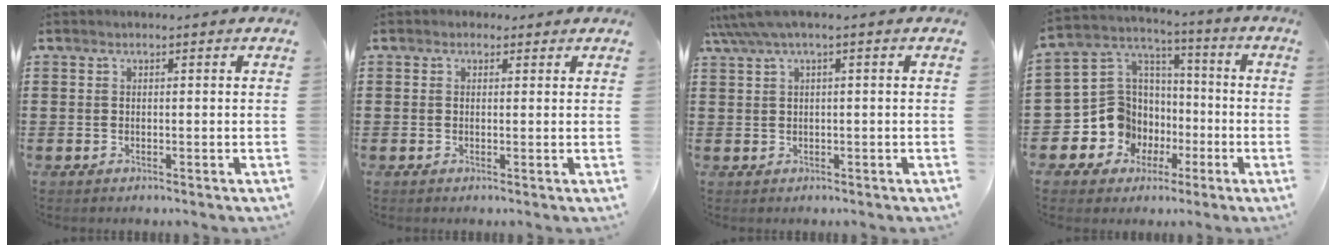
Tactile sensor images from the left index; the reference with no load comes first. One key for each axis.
{"total": 1.2, "fx": 0.7, "fy": 0.9, "fz": 0.3, "tx": -0.009, "ty": 0.008, "tz": 0.014}
{"total": 2.3, "fx": 0.4, "fy": 0.2, "fz": 2.2, "tx": -0.050, "ty": -0.002, "tz": 0.003}
{"total": 10.5, "fx": -3.2, "fy": 9.7, "fz": 2.5, "tx": -0.117, "ty": -0.009, "tz": -0.056}